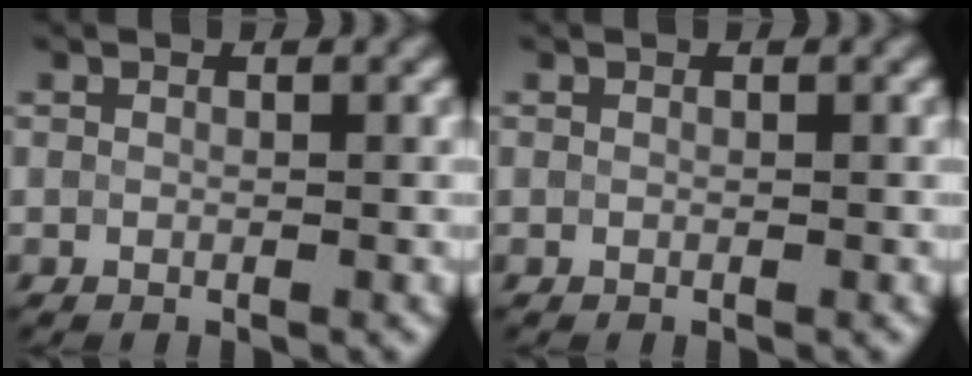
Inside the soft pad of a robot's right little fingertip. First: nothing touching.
{"total": 0.0}